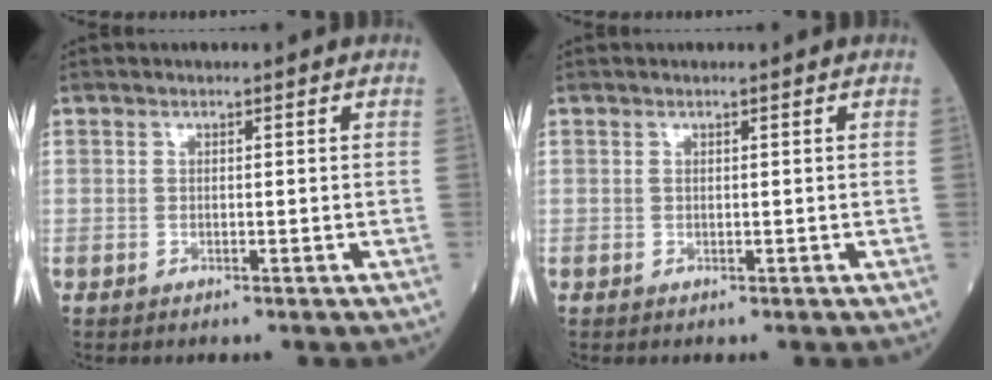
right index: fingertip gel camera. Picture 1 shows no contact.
{"total": 0.0}